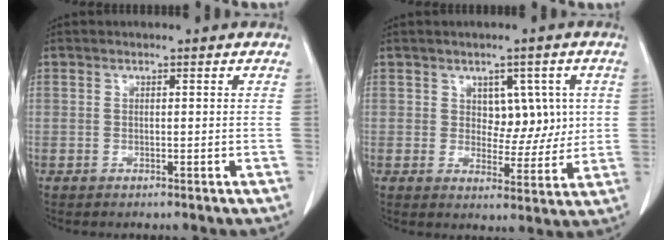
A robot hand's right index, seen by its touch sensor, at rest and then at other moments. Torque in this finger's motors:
{"motor_torque": [-0.03, -0.04, -0.07, -0.01]}